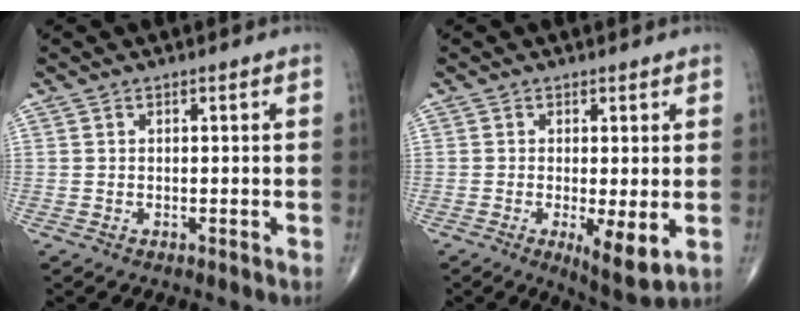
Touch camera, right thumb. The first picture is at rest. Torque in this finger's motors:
{"motor_torque": [0.51, 1.47, 0.02, -0.11, 0.19]}